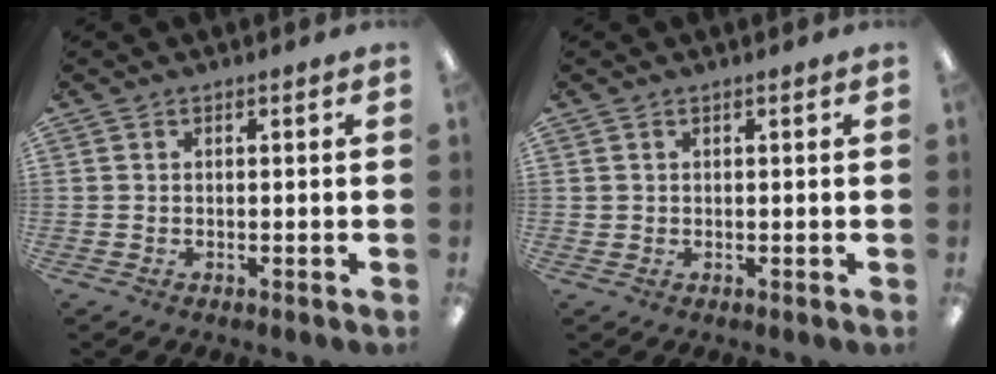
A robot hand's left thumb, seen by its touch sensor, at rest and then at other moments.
{"total": 0.8, "force": [0.4, 0.6, 0.0], "torque": [-0.001, 0.003, 0.008]}